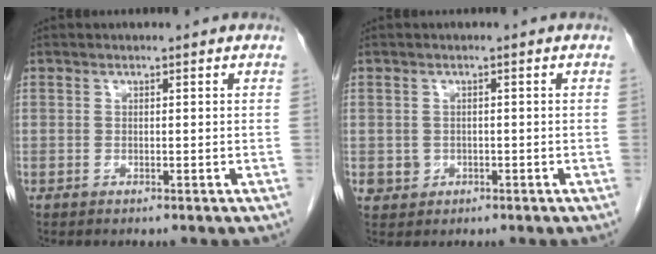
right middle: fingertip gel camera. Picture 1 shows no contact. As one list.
[{"total": 2.0, "force": [-0.4, 2.0, 0.3], "torque": [-0.002, 0.006, 0.002]}]